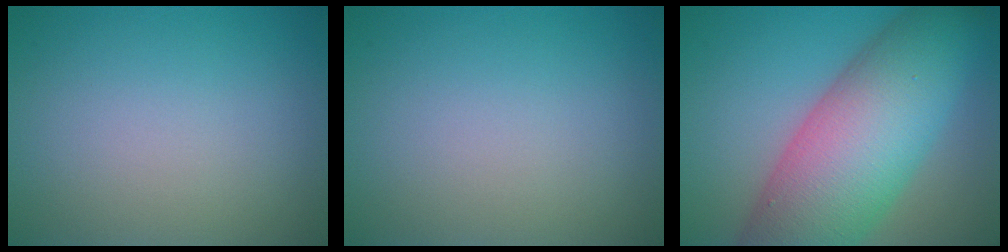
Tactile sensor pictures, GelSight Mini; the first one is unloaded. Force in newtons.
{"total": 0.0}
{"total": 13.6, "press": 13.6, "slide": 0.5}